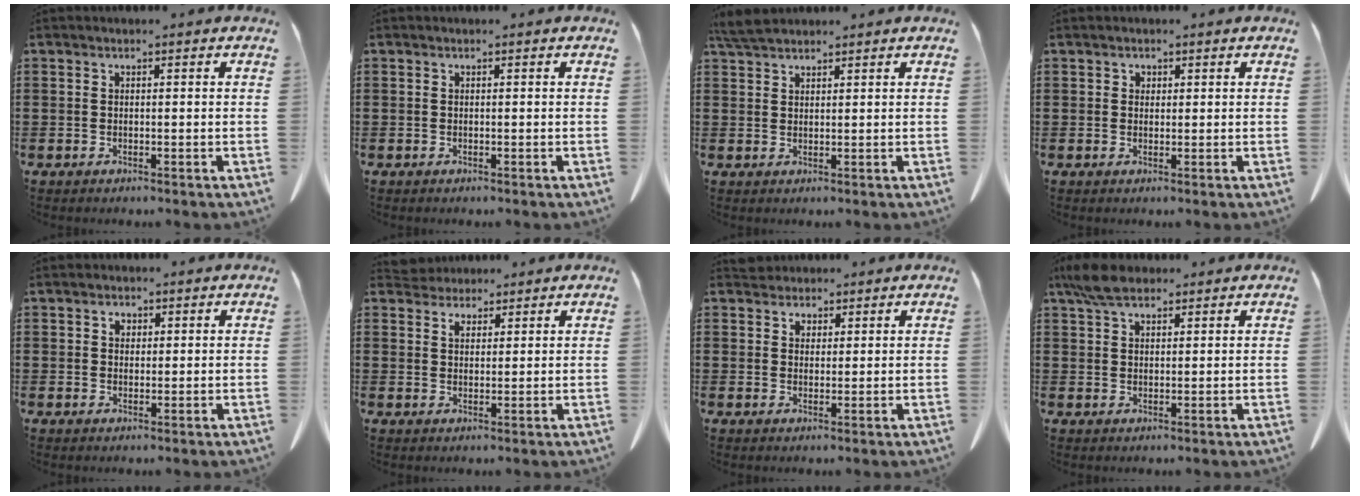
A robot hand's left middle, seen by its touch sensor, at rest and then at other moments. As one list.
[{"total": 0.0}, {"total": 3.6, "force": [3.2, 0.8, 1.5], "torque": [-0.040, -0.002, 0.062]}, {"total": 0.9, "force": [0.7, 0.6, 0.1], "torque": [-0.005, -0.001, 0.015]}, {"total": 1.5, "force": [0.9, 1.0, 0.6], "torque": [-0.007, -0.001, 0.017]}, {"total": 2.7, "force": [2.4, 1.3, 0.1], "torque": [-0.004, -0.003, 0.045]}, {"total": 2.6, "force": [2.2, 1.4, 0.1], "torque": [-0.002, 0.002, 0.043]}, {"total": 5.3, "force": [4.1, 2.0, 2.8], "torque": [-0.067, 0.000, 0.078]}]